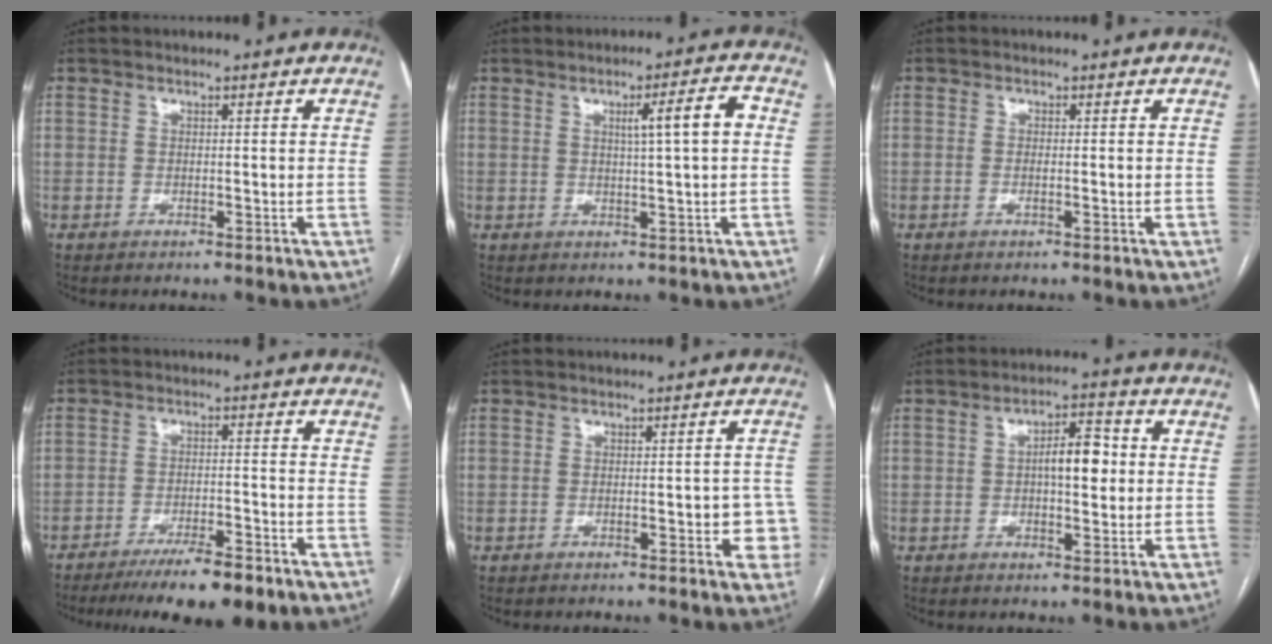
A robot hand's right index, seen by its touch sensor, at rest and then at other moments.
{"total": 5.6, "force": [1.0, -0.3, 5.6], "torque": [-0.084, 0.005, 0.016]}
{"total": 0.8, "force": [-0.1, 0.1, 0.8], "torque": [-0.018, 0.001, 0.001]}
{"total": 9.9, "force": [-7.3, 1.7, 6.4], "torque": [-0.098, -0.016, -0.118]}
{"total": 4.6, "force": [-1.3, 1.7, 4.1], "torque": [-0.036, 0.017, -0.011]}
{"total": 6.6, "force": [0.4, 2.4, 6.2], "torque": [-0.098, 0.016, 0.006]}